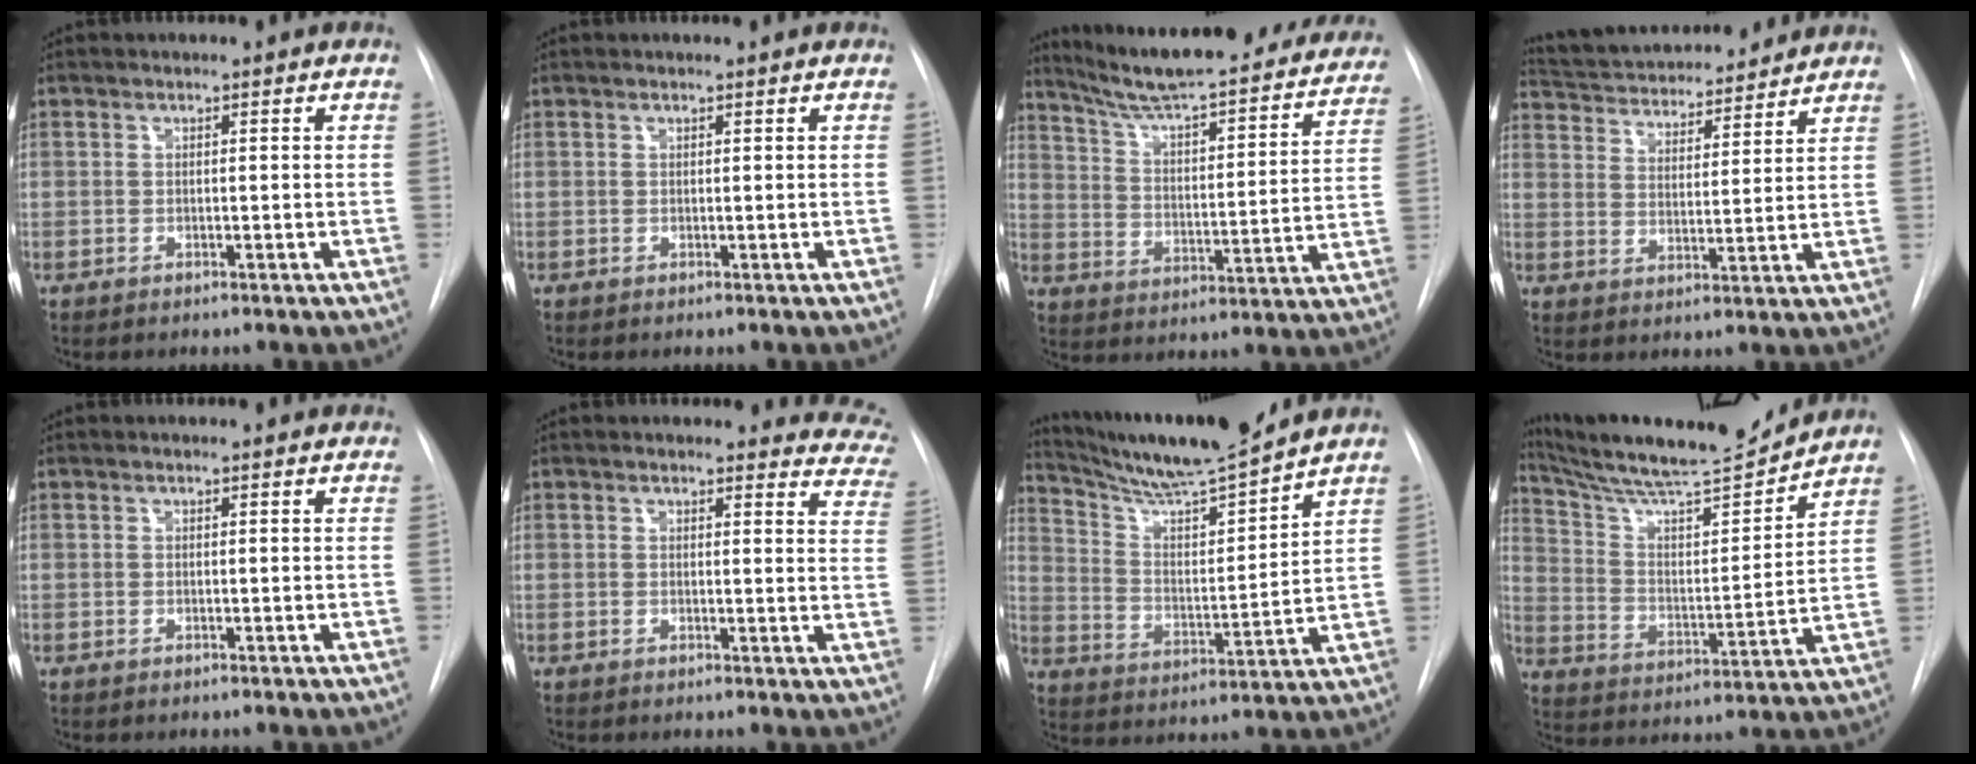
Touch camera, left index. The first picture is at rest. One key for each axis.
{"total": 1.0, "fx": -1.0, "fy": -0.2, "fz": -0.1, "tx": 0.000, "ty": 0.003, "tz": -0.016}
{"total": 27.5, "fx": 24.0, "fy": 4.1, "fz": 12.8, "tx": -0.193, "ty": -0.049, "tz": 0.314}
{"total": 16.2, "fx": 14.9, "fy": 3.5, "fz": 5.4, "tx": -0.097, "ty": 0.021, "tz": 0.226}
{"total": 1.8, "fx": 1.5, "fy": 0.3, "fz": 1.0, "tx": -0.014, "ty": 0.016, "tz": 0.008}
{"total": 12.7, "fx": 12.0, "fy": 2.9, "fz": 2.9, "tx": 0.011, "ty": -0.058, "tz": 0.088}
{"total": 14.3, "fx": 12.9, "fy": -0.7, "fz": 6.2, "tx": -0.111, "ty": -0.011, "tz": 0.224}
{"total": 16.6, "fx": 15.5, "fy": 0.4, "fz": 6.2, "tx": -0.112, "ty": -0.024, "tz": 0.251}